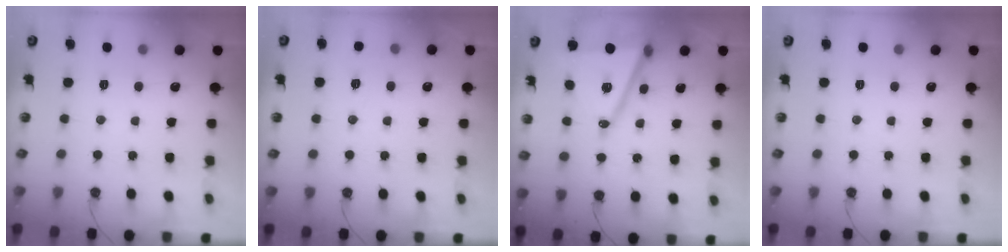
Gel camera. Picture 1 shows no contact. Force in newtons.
{"total": 3.9, "press": 2.5, "slide": 3.0}
{"total": 14.7, "press": 14.1, "slide": 4.0}
{"total": 0.0}